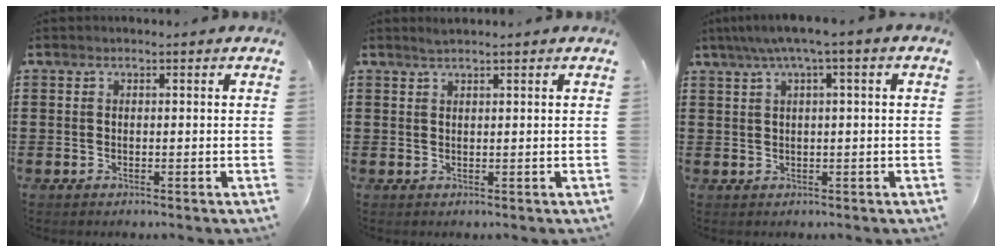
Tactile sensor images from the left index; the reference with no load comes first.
{"total": 1.1, "force": [1.0, 0.0, 0.5], "torque": [-0.010, 0.000, 0.019]}
{"total": 2.9, "force": [0.4, 0.0, 2.9], "torque": [-0.054, 0.000, 0.002]}